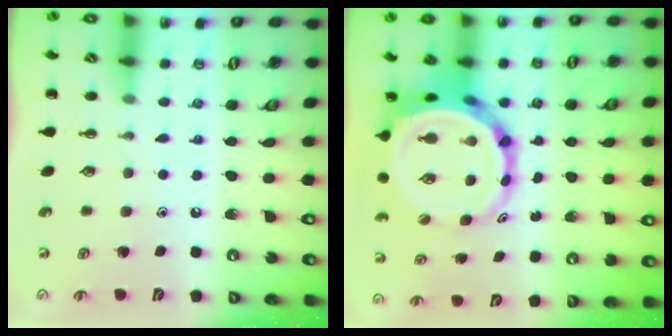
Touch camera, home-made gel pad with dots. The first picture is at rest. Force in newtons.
{"total": 10.4, "press": 9.9, "slide": 3.2}